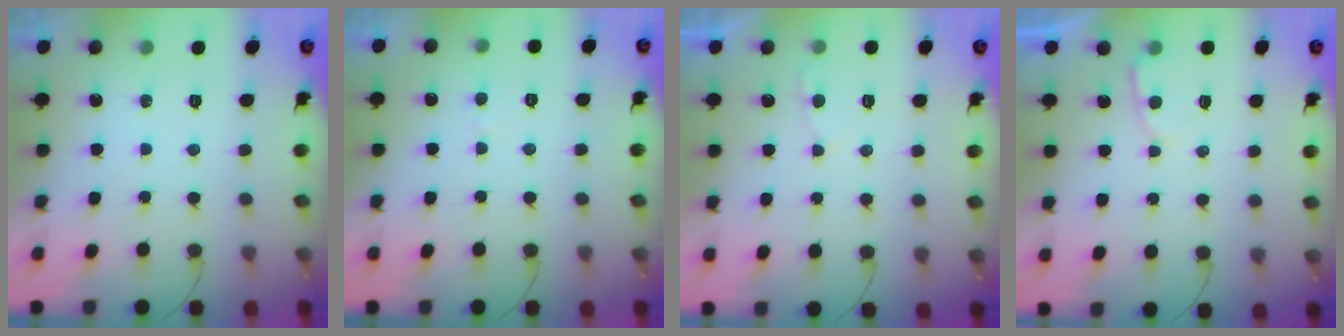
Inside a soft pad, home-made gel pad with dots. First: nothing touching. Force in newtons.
{"total": 1.8, "press": 1.7, "slide": 0.1}
{"total": 2.5, "press": 2.5, "slide": 0.4}
{"total": 3.0, "press": 2.9, "slide": 0.3}